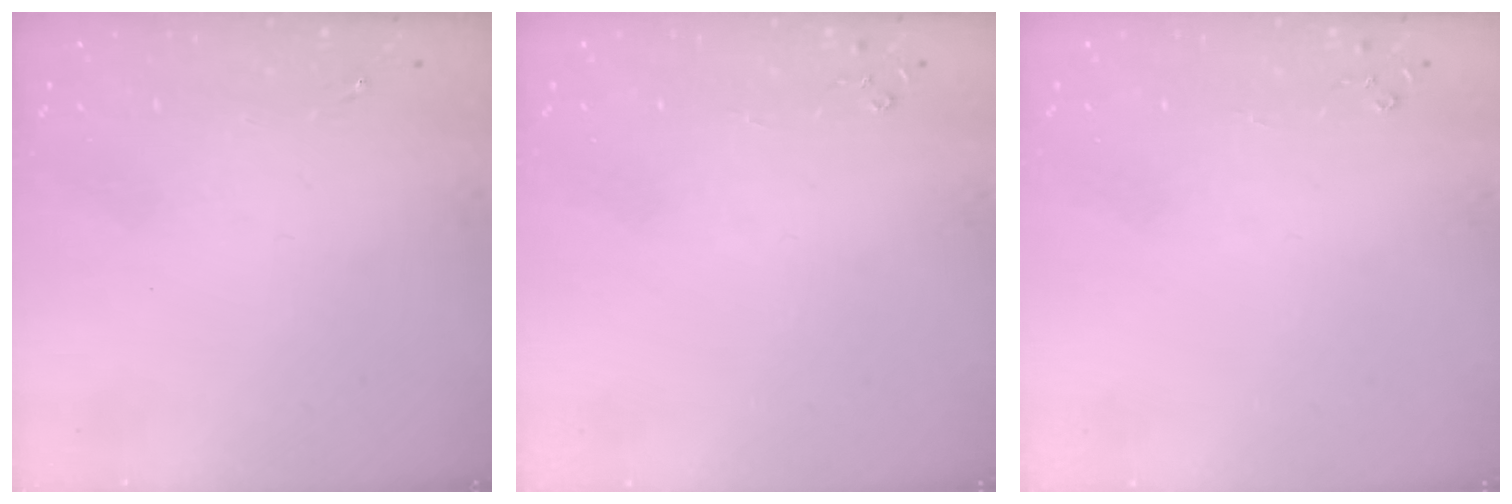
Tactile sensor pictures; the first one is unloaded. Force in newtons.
{"total": 2.7, "press": 2.7, "slide": 0.3}
{"total": 2.7, "press": 2.7, "slide": 0.3}